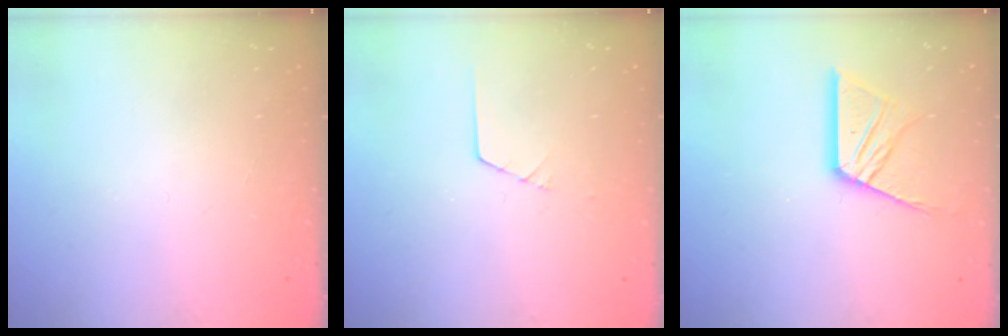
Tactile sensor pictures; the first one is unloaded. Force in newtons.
{"total": 1.3, "press": 1.3, "slide": 0.2}
{"total": 13.7, "press": 13.7, "slide": 1.4}